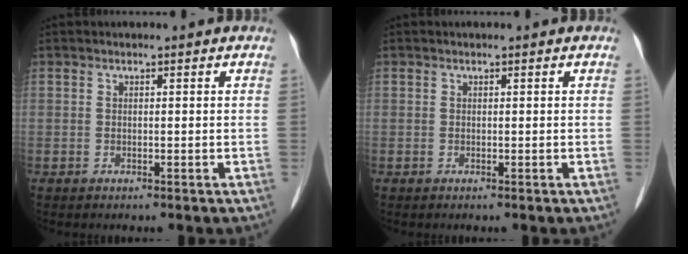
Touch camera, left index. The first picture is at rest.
{"total": 0.0}